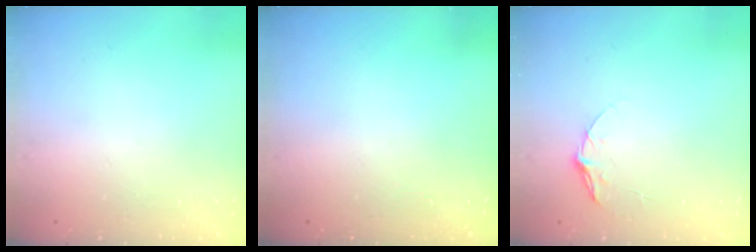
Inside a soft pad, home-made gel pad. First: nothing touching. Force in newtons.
{"total": 0.0}
{"total": 5.8, "press": 5.8, "slide": 0.5}